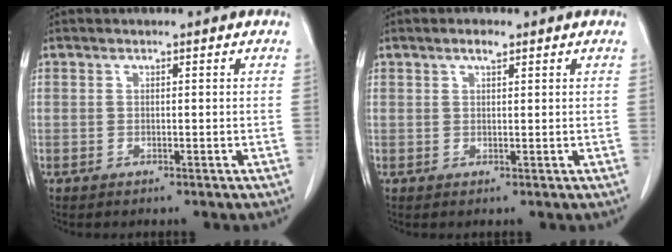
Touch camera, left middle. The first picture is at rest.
{"total": 1.5, "force": [1.0, 0.3, 1.1], "torque": [-0.020, 0.001, 0.018]}